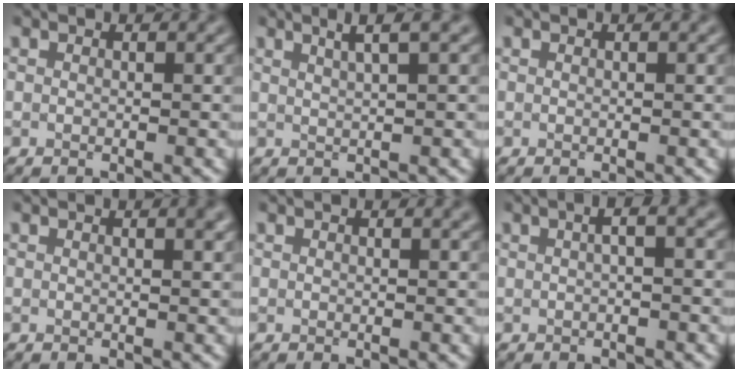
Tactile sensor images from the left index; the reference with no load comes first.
{"total": 2.5, "force": [1.5, 0.4, 2.0], "torque": [-0.021, 0.009, 0.022]}
{"total": 0.0}
{"total": 1.5, "force": [0.7, 0.4, 1.2], "torque": [-0.009, 0.004, 0.008]}
{"total": 0.6, "force": [0.4, 0.1, 0.5], "torque": [-0.003, 0.004, 0.005]}
{"total": 2.0, "force": [0.4, 0.4, 1.9], "torque": [-0.029, 0.012, 0.003]}